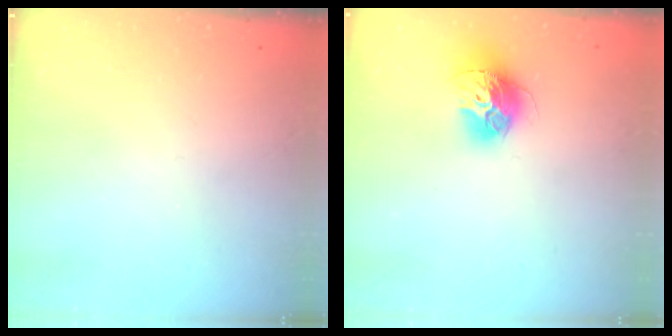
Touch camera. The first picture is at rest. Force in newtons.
{"total": 13.8, "press": 13.8, "slide": 1.3}